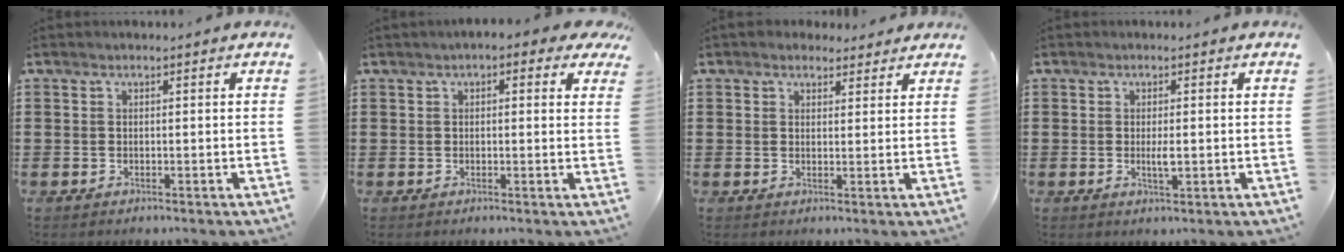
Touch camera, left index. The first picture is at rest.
{"total": 2.0, "force": [1.0, 0.8, 1.5], "torque": [-0.033, 0.008, 0.017]}
{"total": 2.5, "force": [2.2, 1.2, 0.3], "torque": [-0.003, -0.001, 0.040]}
{"total": 2.2, "force": [-0.1, 0.5, 2.2], "torque": [-0.041, -0.002, -0.002]}